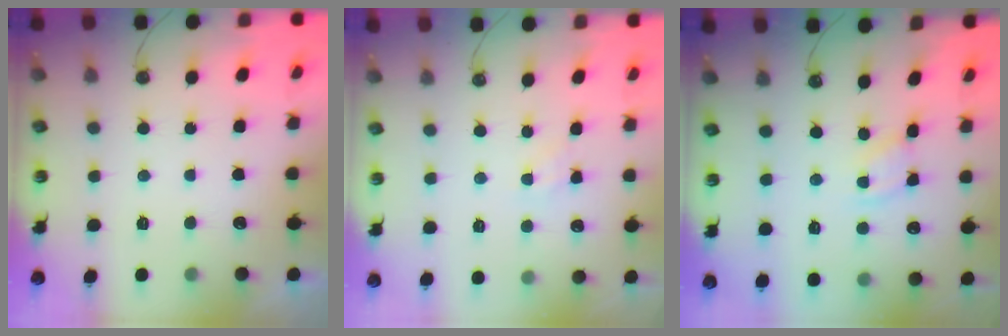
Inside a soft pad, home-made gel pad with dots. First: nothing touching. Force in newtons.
{"total": 1.6, "press": 1.6, "slide": 0.3}
{"total": 1.9, "press": 1.9, "slide": 0.3}